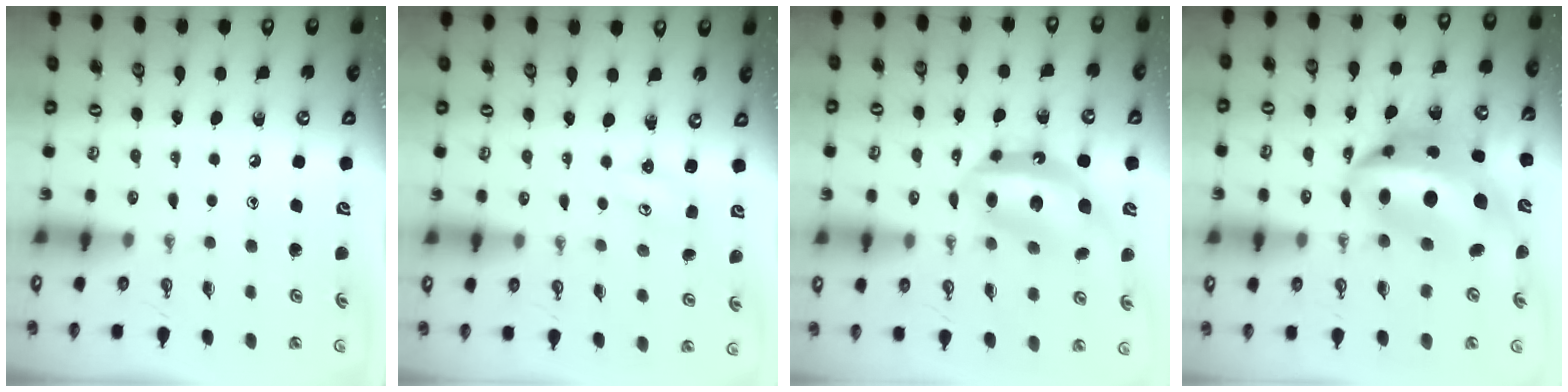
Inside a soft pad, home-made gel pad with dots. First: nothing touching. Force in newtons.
{"total": 2.8, "press": 2.8, "slide": 0.3}
{"total": 12.6, "press": 12.5, "slide": 1.4}
{"total": 17.0, "press": 16.9, "slide": 1.6}